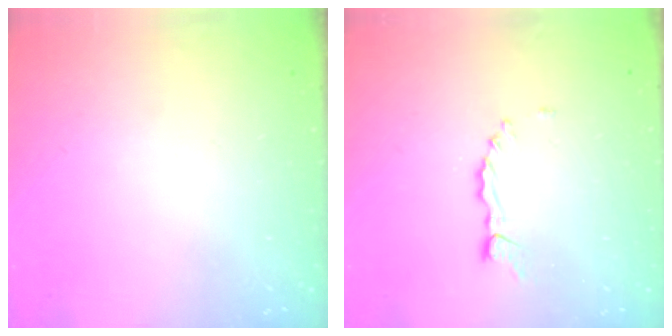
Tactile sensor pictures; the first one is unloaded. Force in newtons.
{"total": 0.9, "press": 0.9, "slide": 0.1}